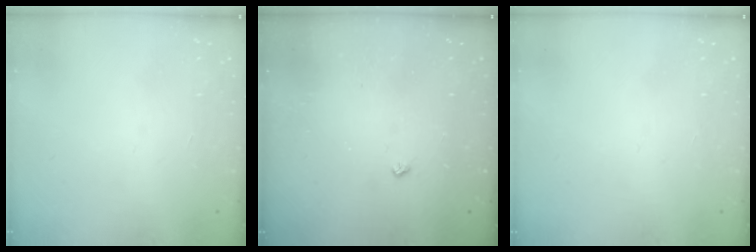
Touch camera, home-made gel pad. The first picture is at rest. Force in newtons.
{"total": 2.2, "press": 2.1, "slide": 0.4}
{"total": 0.0}